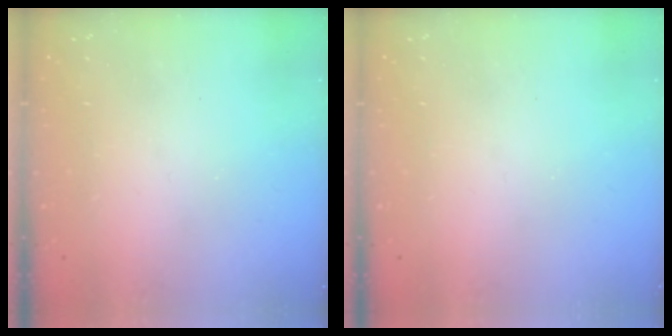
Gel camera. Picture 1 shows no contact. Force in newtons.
{"total": 0.0}